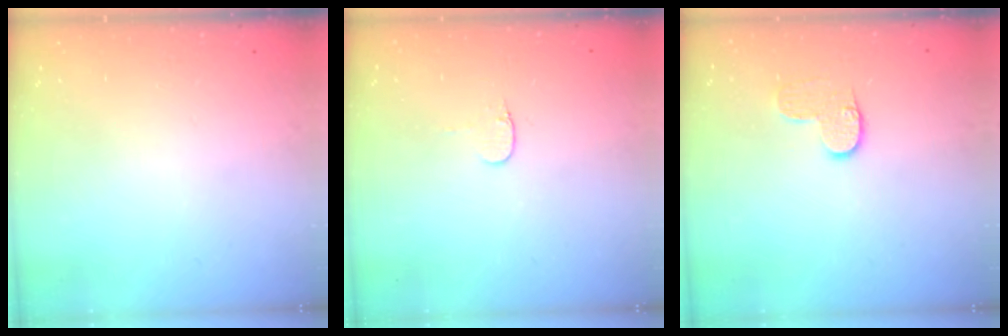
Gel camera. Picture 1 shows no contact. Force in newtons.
{"total": 3.2, "press": 3.1, "slide": 0.4}
{"total": 6.7, "press": 6.7, "slide": 0.1}